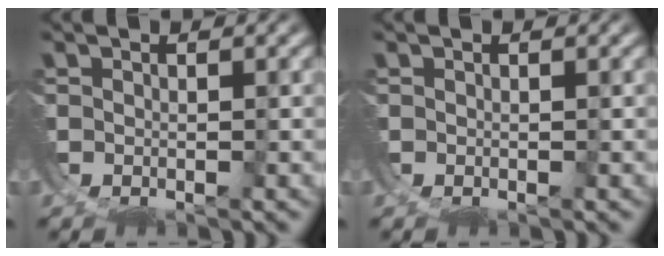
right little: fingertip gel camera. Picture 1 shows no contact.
{"total": 0.0}